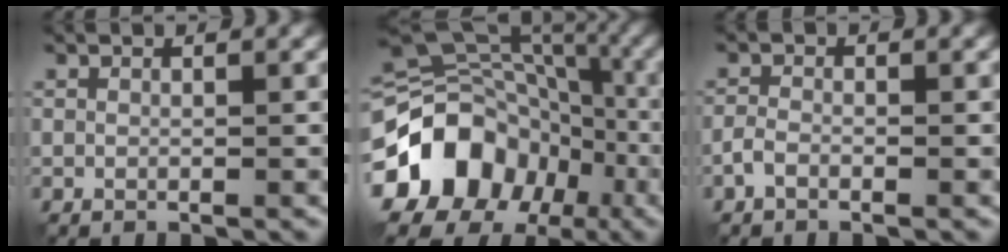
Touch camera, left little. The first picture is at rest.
{"total": 18.1, "force": [-7.3, 14.8, 7.6], "torque": [-0.158, -0.016, -0.145]}
{"total": 1.2, "force": [-0.8, 0.6, 0.7], "torque": [-0.015, 0.003, -0.021]}